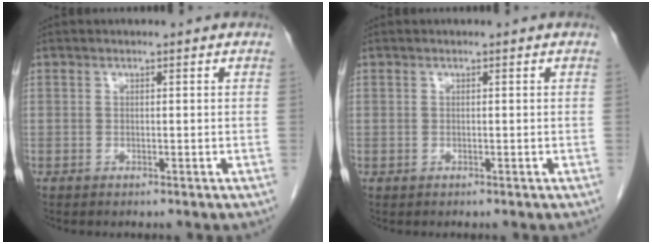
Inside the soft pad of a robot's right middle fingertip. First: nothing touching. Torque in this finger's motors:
{"motor_torque": [0.03, 0.10, 0.00, 0.00]}